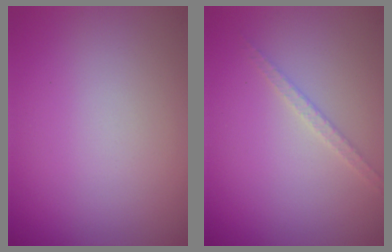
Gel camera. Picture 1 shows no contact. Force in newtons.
{"total": 1.3, "press": 1.3, "slide": 0.2}